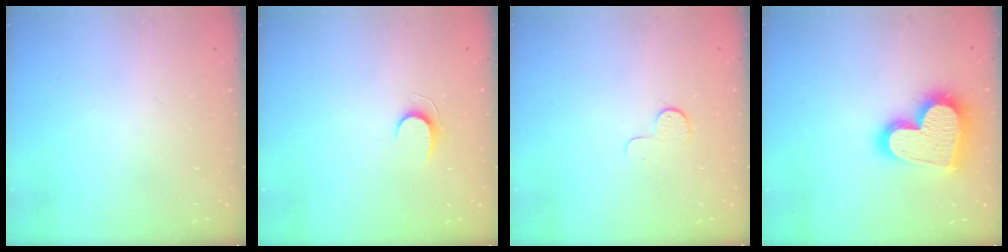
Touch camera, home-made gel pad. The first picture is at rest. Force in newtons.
{"total": 5.6, "press": 5.6, "slide": 0.5}
{"total": 4.6, "press": 4.6, "slide": 0.4}
{"total": 21.5, "press": 21.4, "slide": 1.5}